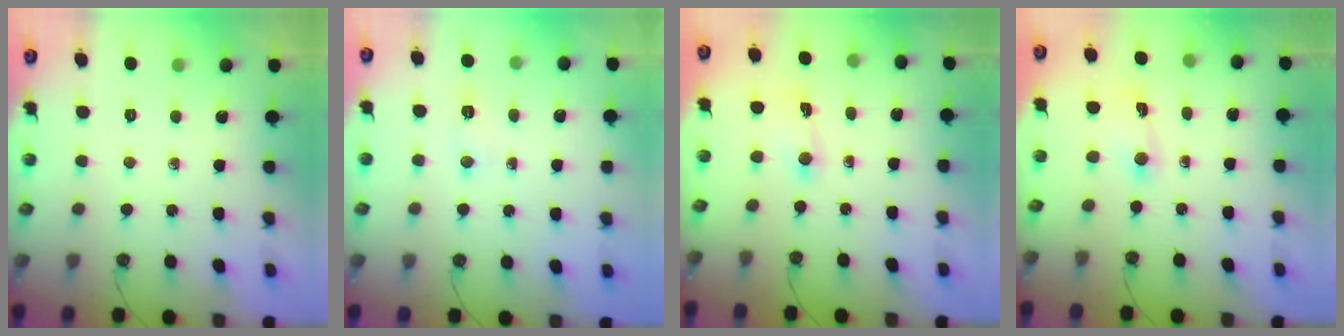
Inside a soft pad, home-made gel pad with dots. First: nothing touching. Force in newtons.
{"total": 4.2, "press": 4.2, "slide": 0.5}
{"total": 1.5, "press": 1.5, "slide": 0.1}
{"total": 1.9, "press": 1.9, "slide": 0.4}